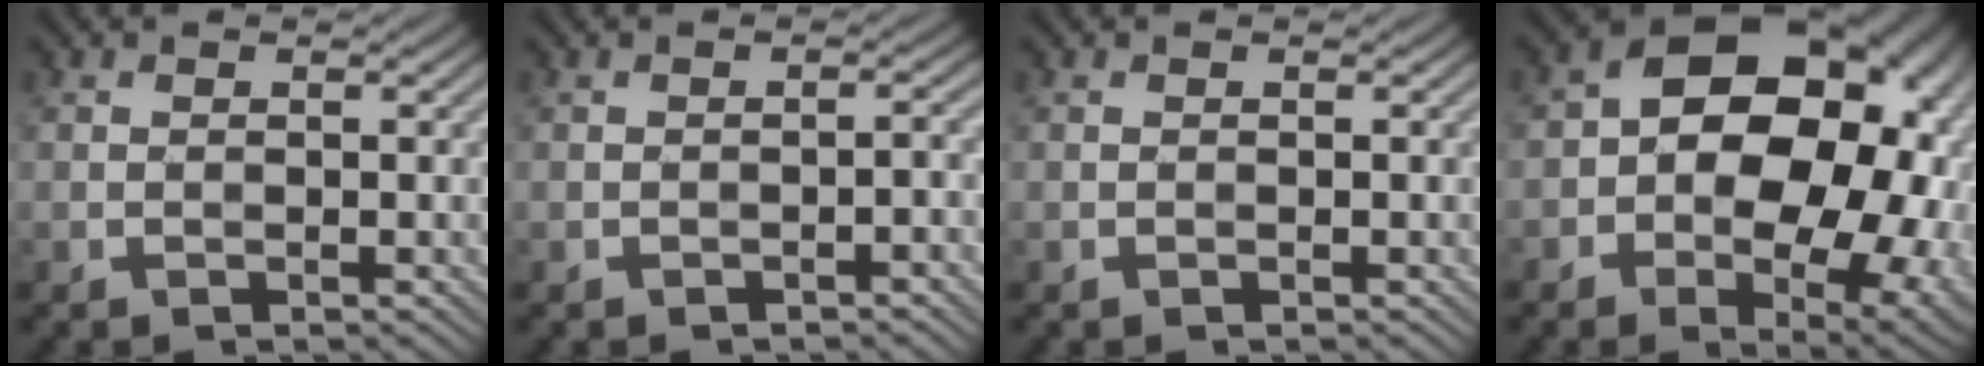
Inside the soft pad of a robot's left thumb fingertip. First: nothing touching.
{"total": 0.9, "force": [-0.8, 0.0, 0.5], "torque": [-0.007, 0.008, -0.012]}
{"total": 0.0}
{"total": 20.5, "force": [0.0, 13.8, 15.1], "torque": [-0.205, -0.020, 0.021]}